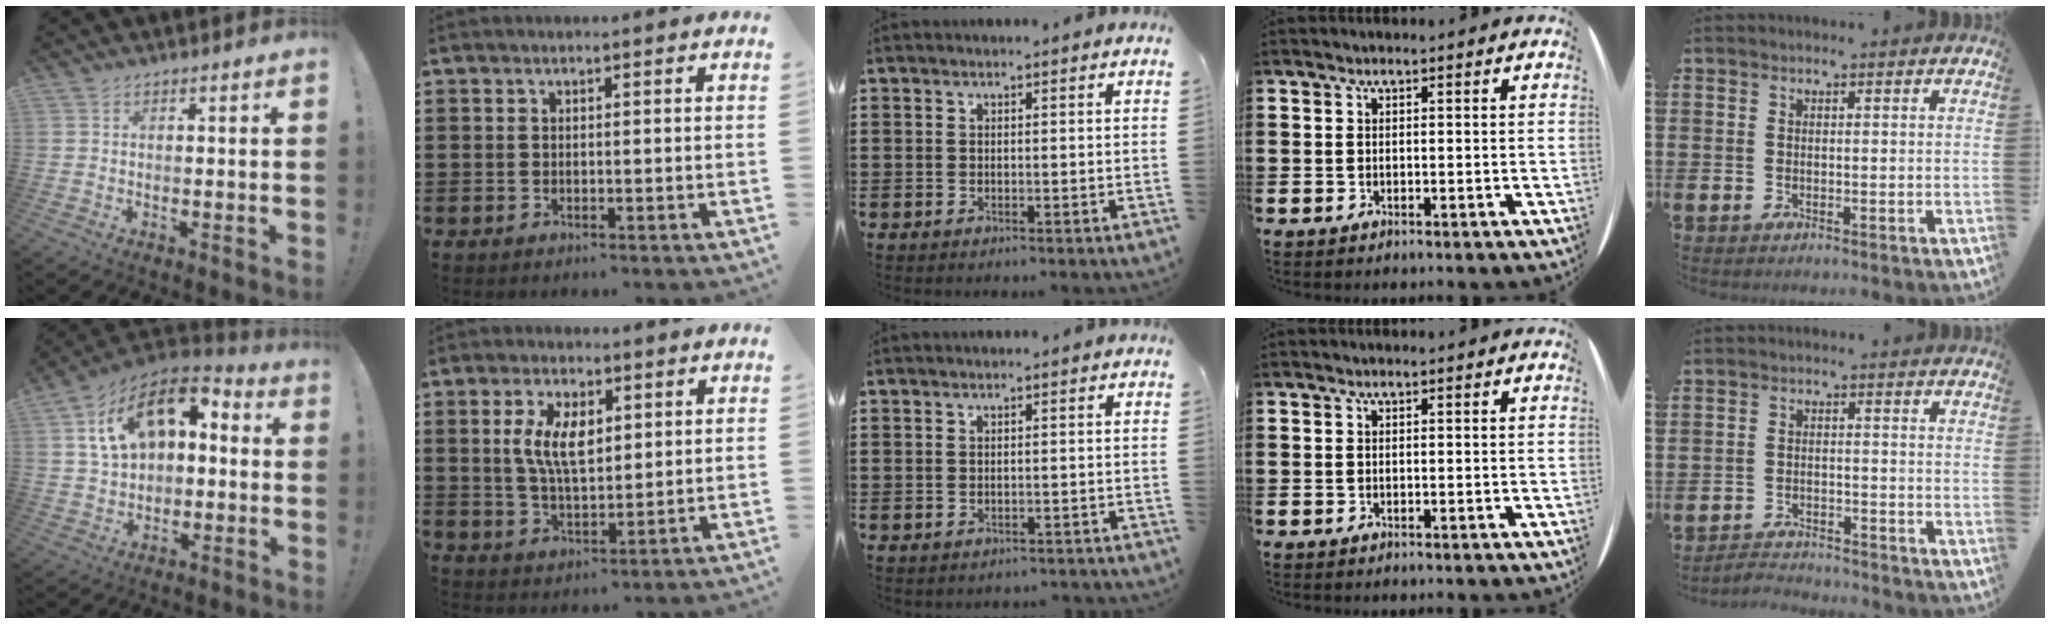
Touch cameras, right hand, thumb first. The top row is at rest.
{"thumb": {"total": 16.4, "force": [5.6, 10.3, 11.5], "torque": [-0.184, -0.010, 0.101]}, "index": {"total": 7.7, "force": [2.2, 3.7, 6.4], "torque": [-0.133, 0.011, 0.038]}, "middle": {"total": 0.9, "force": [-0.8, 0.2, 0.2], "torque": [-0.007, -0.002, -0.017]}, "little": {"total": 2.6, "force": [-2.5, 0.1, -0.2], "torque": [-0.002, 0.002, -0.056]}}